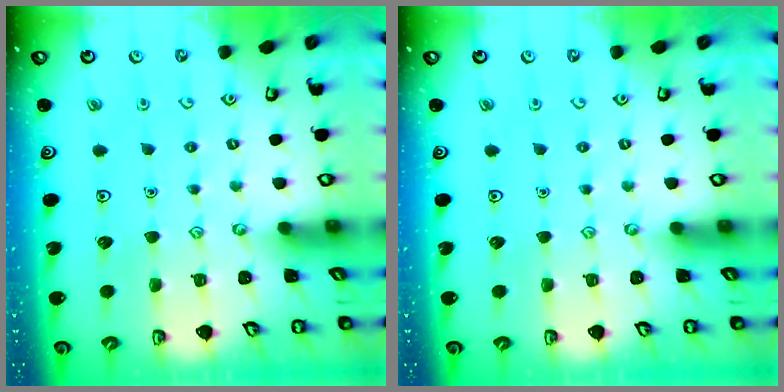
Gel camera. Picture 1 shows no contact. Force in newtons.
{"total": 0.0}